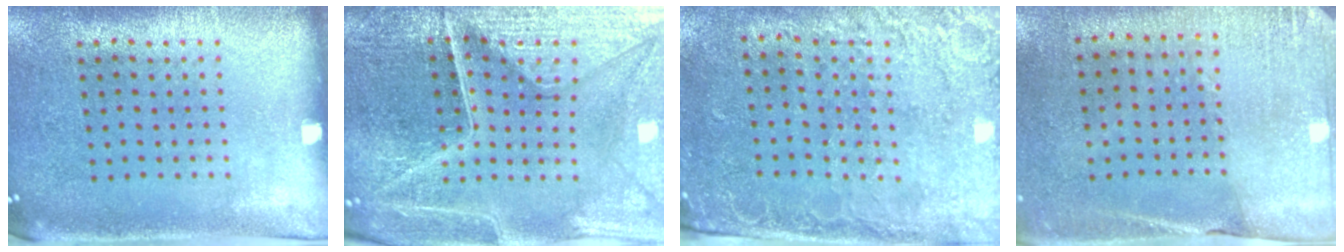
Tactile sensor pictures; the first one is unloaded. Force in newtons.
{"total": 5.2, "press": 5.0, "slide": 1.5}
{"total": 2.7, "press": 2.2, "slide": 1.5}
{"total": 2.6, "press": 2.4, "slide": 1.0}